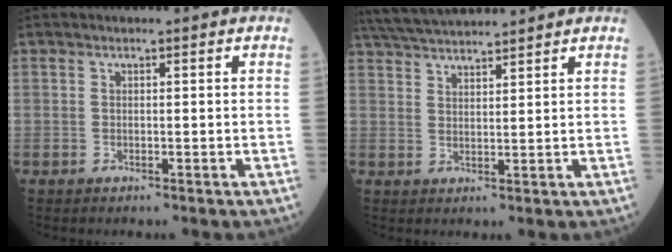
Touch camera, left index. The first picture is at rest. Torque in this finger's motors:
{"motor_torque": [-0.10, -0.43, 0.09, 0.06]}